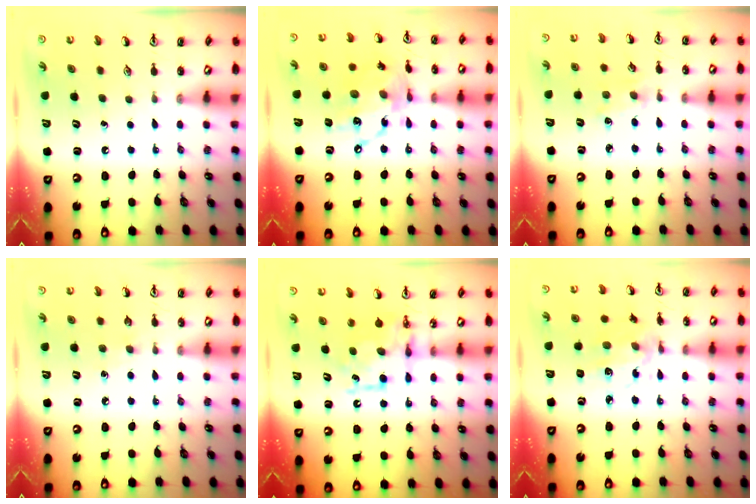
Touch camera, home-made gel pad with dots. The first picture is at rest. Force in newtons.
{"total": 14.6, "press": 14.5, "slide": 1.4}
{"total": 2.8, "press": 2.8, "slide": 0.5}
{"total": 2.9, "press": 2.9, "slide": 0.4}
{"total": 8.6, "press": 8.6, "slide": 0.3}
{"total": 7.8, "press": 7.7, "slide": 0.7}